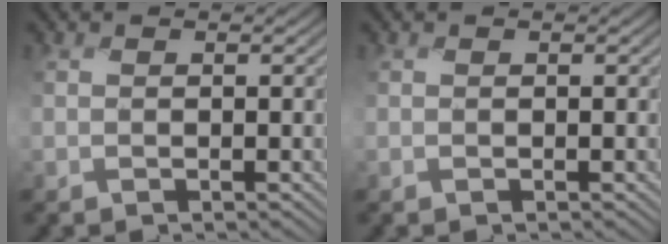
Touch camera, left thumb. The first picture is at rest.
{"total": 0.0}